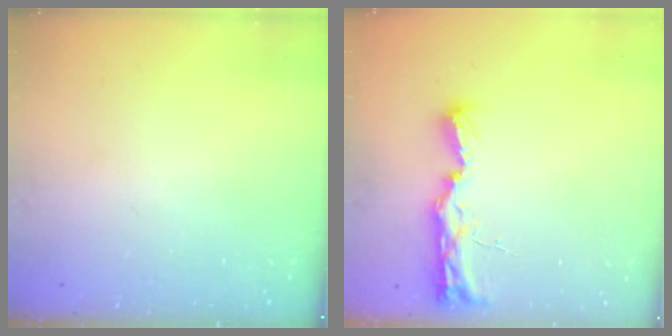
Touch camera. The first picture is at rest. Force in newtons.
{"total": 9.4, "press": 9.2, "slide": 2.0}